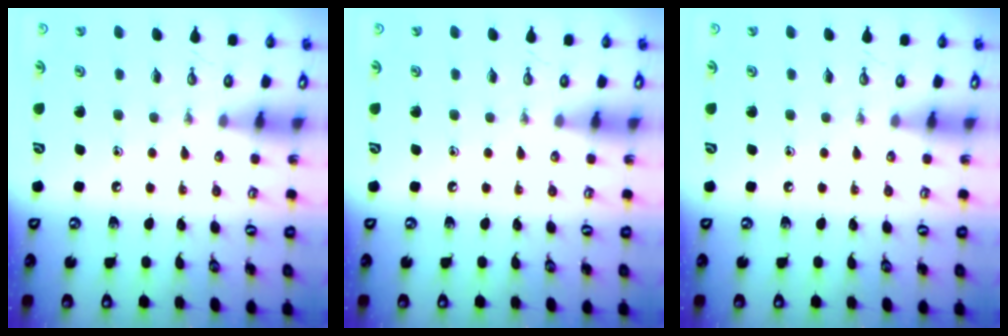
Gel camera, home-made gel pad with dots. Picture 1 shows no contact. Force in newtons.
{"total": 0.0}
{"total": 0.0}